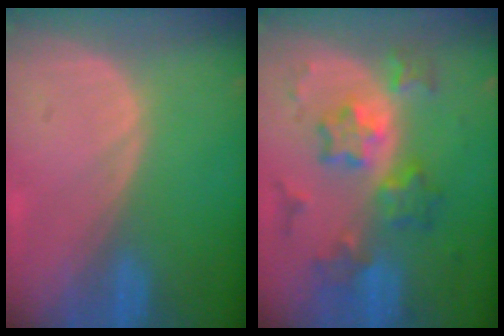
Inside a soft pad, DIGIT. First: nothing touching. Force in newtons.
{"total": 8.3, "press": 8.3, "slide": 0.6}